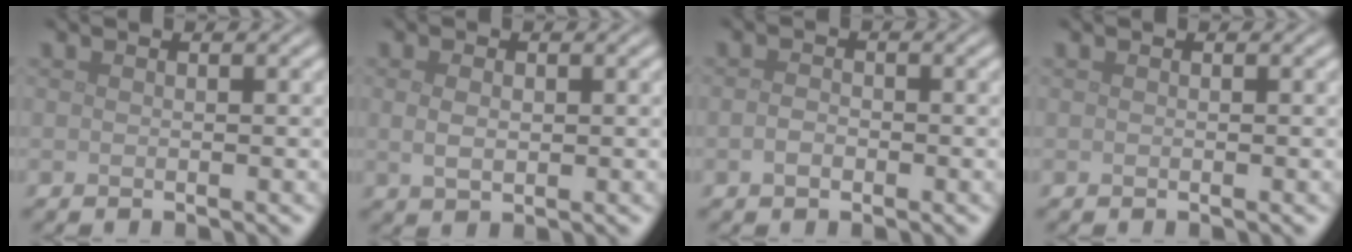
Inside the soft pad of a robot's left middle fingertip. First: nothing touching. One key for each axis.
{"total": 1.8, "fx": 0.2, "fy": 1.1, "fz": 1.3, "tx": -0.032, "ty": -0.001, "tz": 0.007}
{"total": 1.3, "fx": -0.5, "fy": 0.9, "fz": 0.8, "tx": -0.018, "ty": 0.000, "tz": -0.013}
{"total": 0.0}